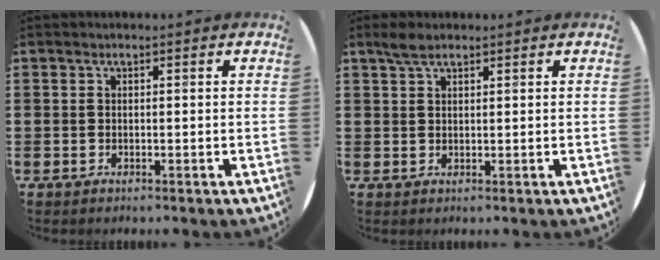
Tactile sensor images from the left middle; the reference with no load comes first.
{"total": 2.4, "force": [1.9, 0.8, 1.2], "torque": [-0.019, 0.002, 0.033]}